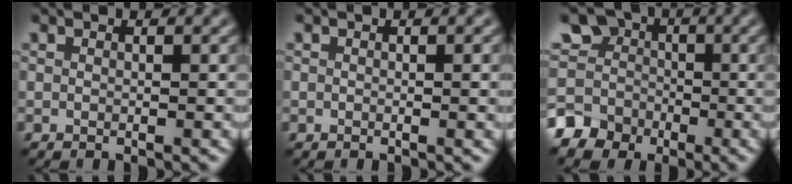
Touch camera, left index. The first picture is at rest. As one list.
[{"total": 1.6, "force": [-0.1, 0.7, 1.5], "torque": [-0.016, -0.005, -0.002]}, {"total": 6.8, "force": [-2.0, 6.1, 2.4], "torque": [-0.037, -0.003, -0.048]}]